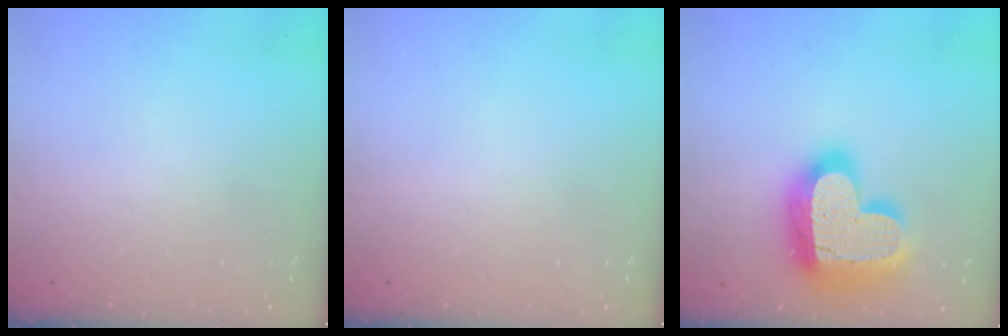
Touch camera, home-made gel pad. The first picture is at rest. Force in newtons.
{"total": 0.0}
{"total": 26.7, "press": 26.6, "slide": 1.8}